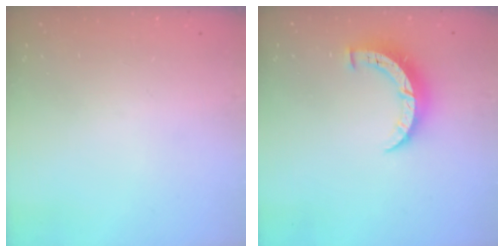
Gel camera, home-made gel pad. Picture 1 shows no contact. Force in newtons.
{"total": 7.0, "press": 7.0, "slide": 0.2}